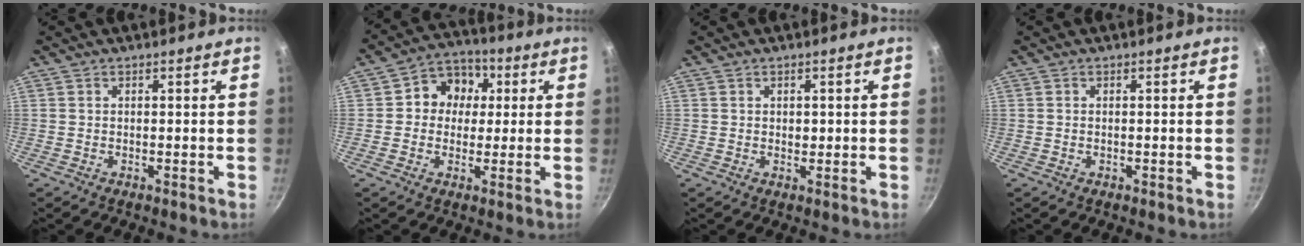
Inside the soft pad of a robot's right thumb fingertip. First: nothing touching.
{"total": 9.5, "force": [1.4, 7.9, 5.1], "torque": [-0.036, 0.016, 0.010]}
{"total": 1.3, "force": [0.3, 1.0, 0.8], "torque": [0.000, 0.000, 0.004]}
{"total": 0.0}